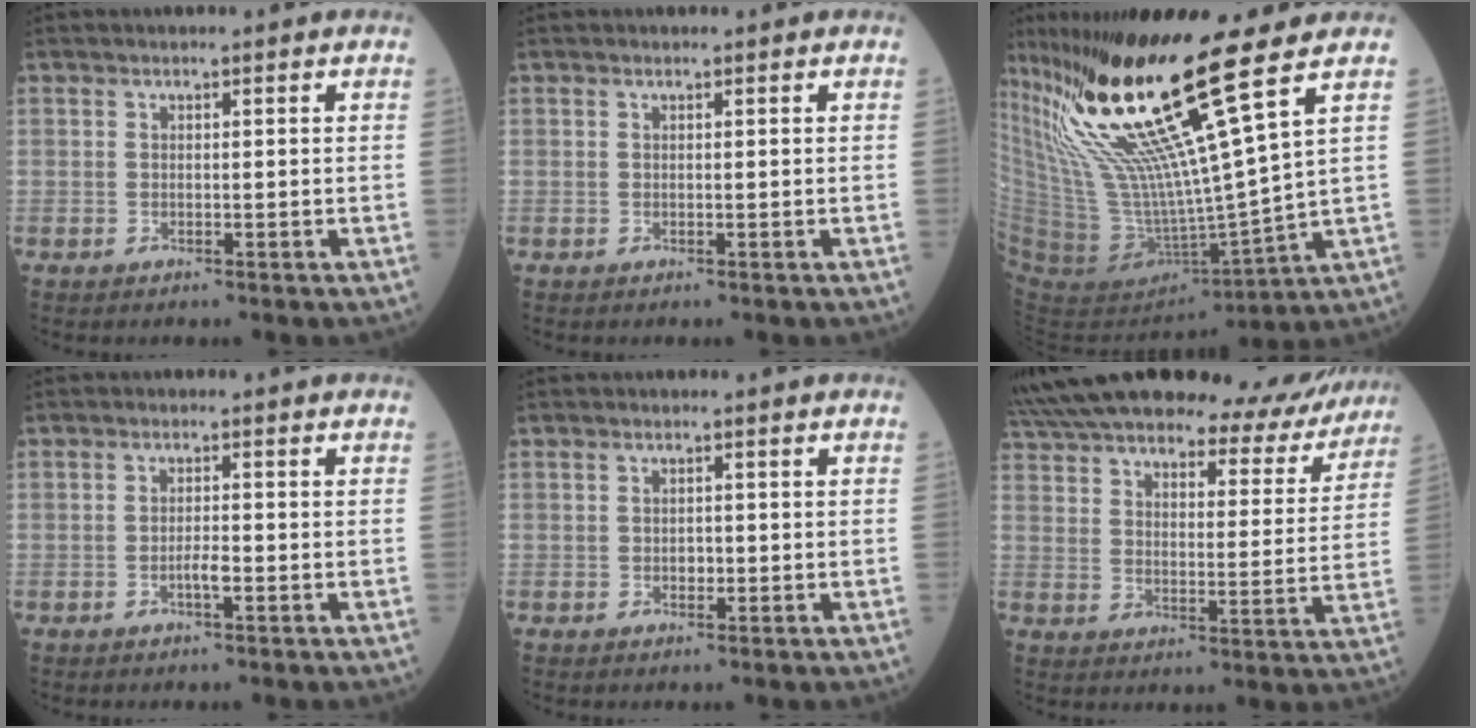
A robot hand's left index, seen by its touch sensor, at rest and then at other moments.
{"total": 0.0}
{"total": 21.8, "force": [13.5, -0.6, 17.1], "torque": [-0.322, -0.025, 0.257]}
{"total": 1.6, "force": [-0.7, 0.2, 1.4], "torque": [-0.027, 0.001, -0.013]}
{"total": 1.0, "force": [-0.1, 0.7, 0.7], "torque": [-0.011, 0.001, -0.002]}
{"total": 26.3, "force": [23.0, 6.8, 10.9], "torque": [-0.185, -0.011, 0.303]}